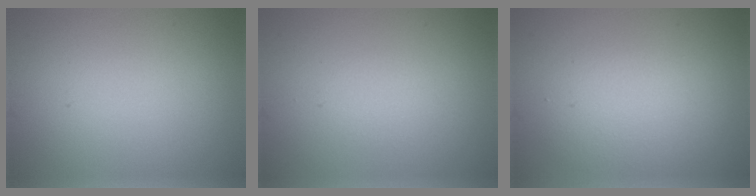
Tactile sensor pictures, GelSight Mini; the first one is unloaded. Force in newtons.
{"total": 0.9, "press": 0.9, "slide": 0.1}
{"total": 4.0, "press": 4.0, "slide": 0.2}